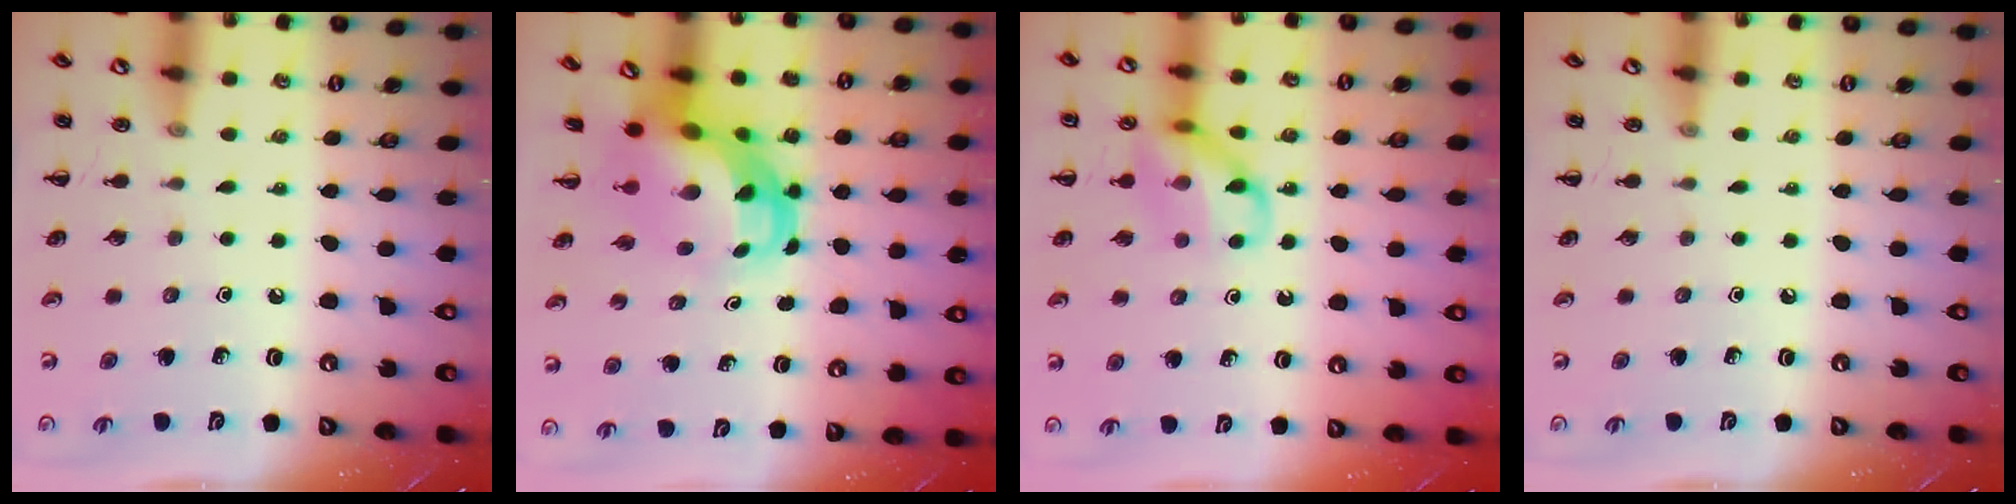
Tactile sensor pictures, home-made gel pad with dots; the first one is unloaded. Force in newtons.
{"total": 6.5, "press": 6.3, "slide": 1.8}
{"total": 11.5, "press": 11.3, "slide": 1.7}
{"total": 0.0}